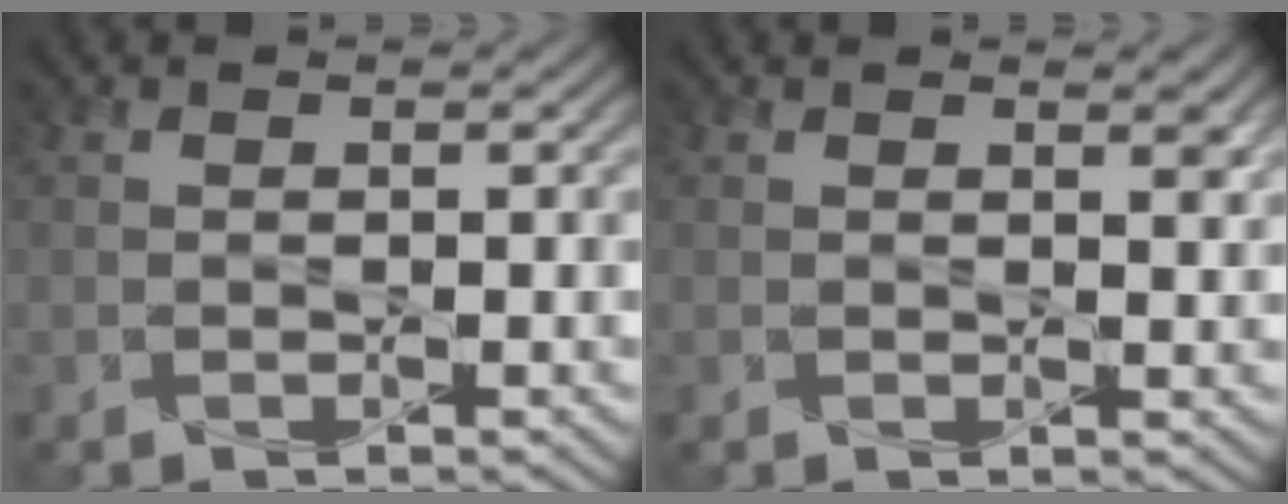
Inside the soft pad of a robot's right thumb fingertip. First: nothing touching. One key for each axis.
{"total": 1.3, "fx": 0.9, "fy": 0.2, "fz": 1.0, "tx": -0.014, "ty": -0.004, "tz": 0.016}